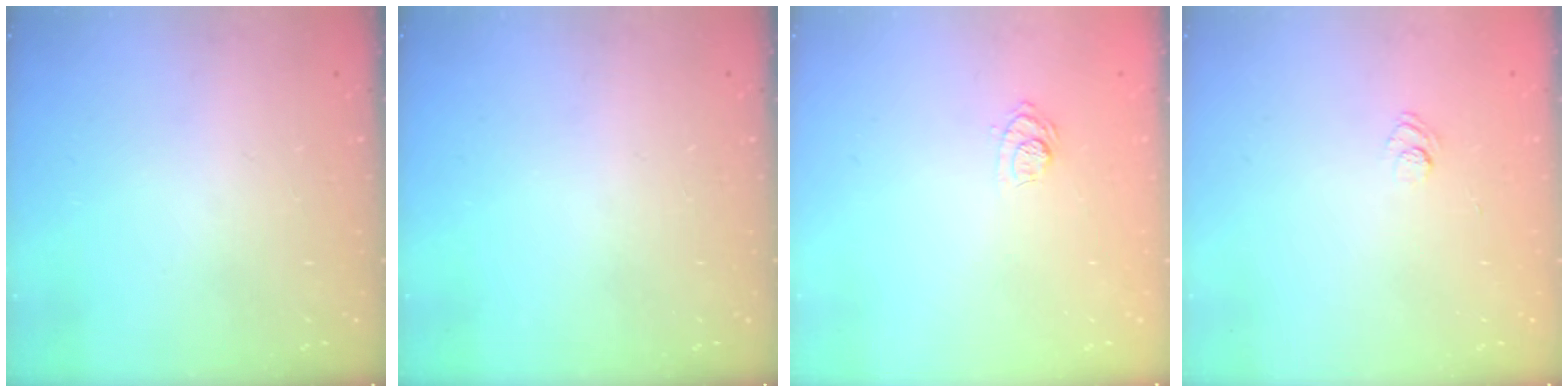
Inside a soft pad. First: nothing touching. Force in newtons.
{"total": 0.0}
{"total": 7.8, "press": 7.6, "slide": 1.6}
{"total": 3.2, "press": 3.0, "slide": 1.2}